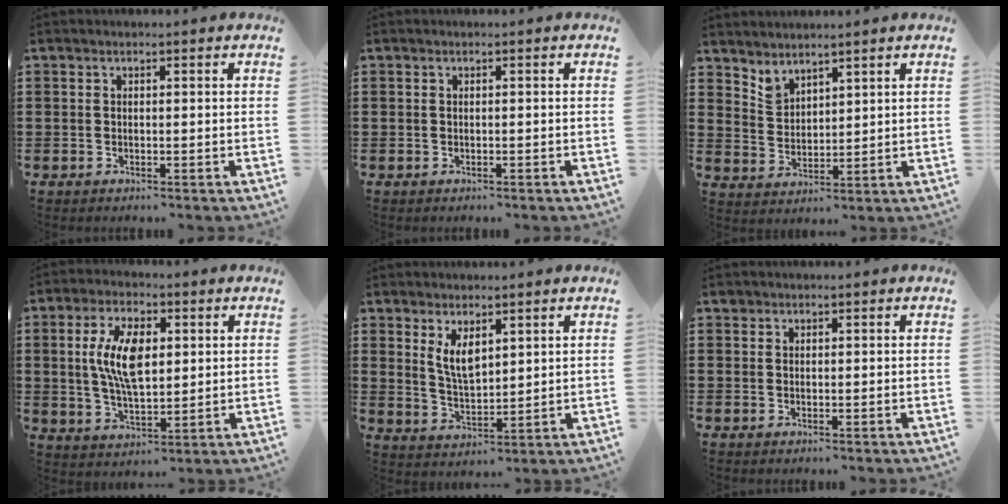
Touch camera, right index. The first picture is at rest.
{"total": 0.0}
{"total": 3.4, "force": [3.2, 1.1, 0.0], "torque": [-0.012, -0.004, 0.064]}
{"total": 9.4, "force": [1.7, 4.4, 8.1], "torque": [-0.175, 0.009, 0.028]}
{"total": 4.7, "force": [2.6, 1.9, 3.4], "torque": [-0.073, -0.004, 0.047]}
{"total": 0.7, "force": [0.4, 0.5, 0.0], "torque": [-0.001, 0.002, 0.009]}